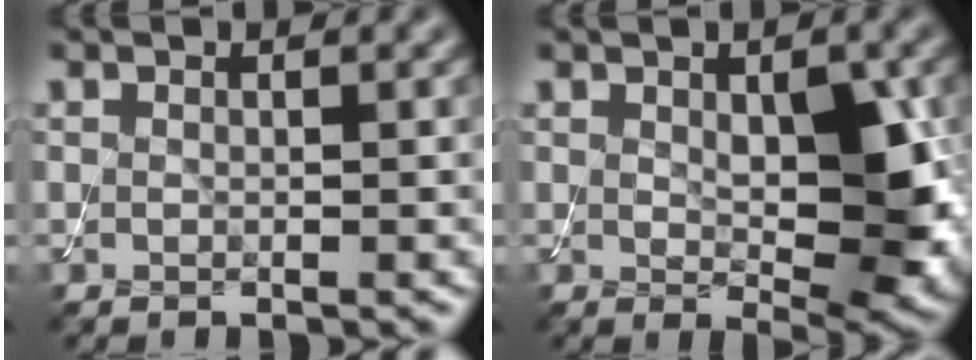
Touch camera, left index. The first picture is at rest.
{"total": 6.7, "force": [0.5, 3.3, 5.9], "torque": [-0.088, -0.011, 0.019]}